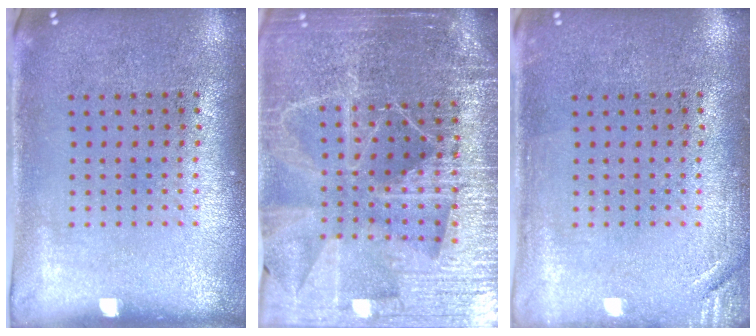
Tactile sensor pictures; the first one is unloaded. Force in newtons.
{"total": 5.5, "press": 4.9, "slide": 2.4}
{"total": 1.5, "press": 1.5, "slide": 0.3}